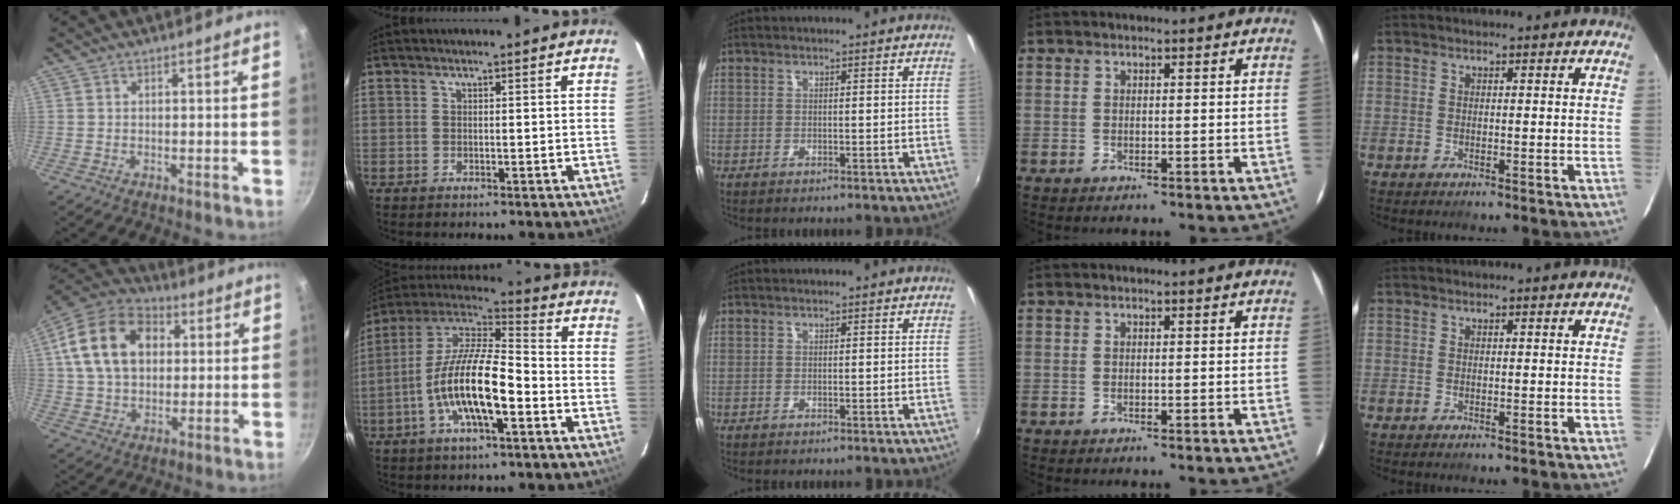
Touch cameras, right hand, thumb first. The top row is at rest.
{"thumb": {"total": 18.5, "force": [4.2, 13.2, 12.2], "torque": [-0.197, 0.020, 0.064]}, "index": {"total": 16.0, "force": [-5.3, 4.4, 14.4], "torque": [-0.278, -0.004, -0.105]}}